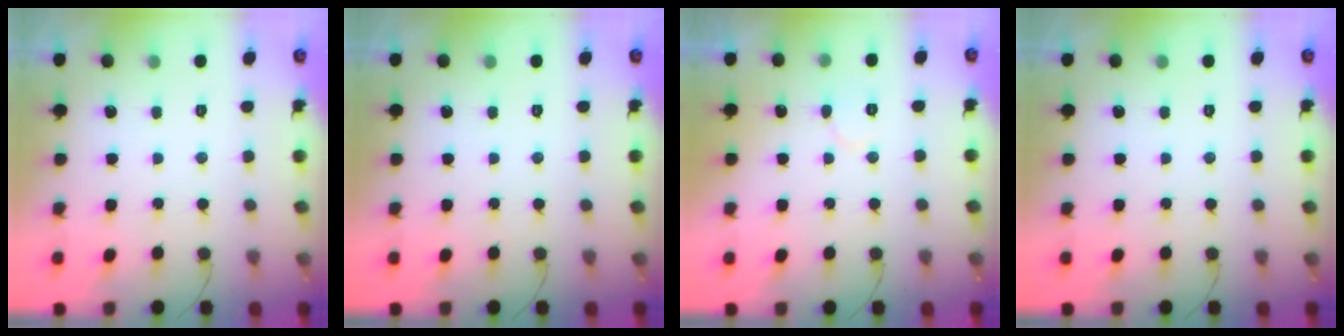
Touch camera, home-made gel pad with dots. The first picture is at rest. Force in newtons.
{"total": 0.0}
{"total": 3.9, "press": 3.8, "slide": 0.5}
{"total": 0.0}